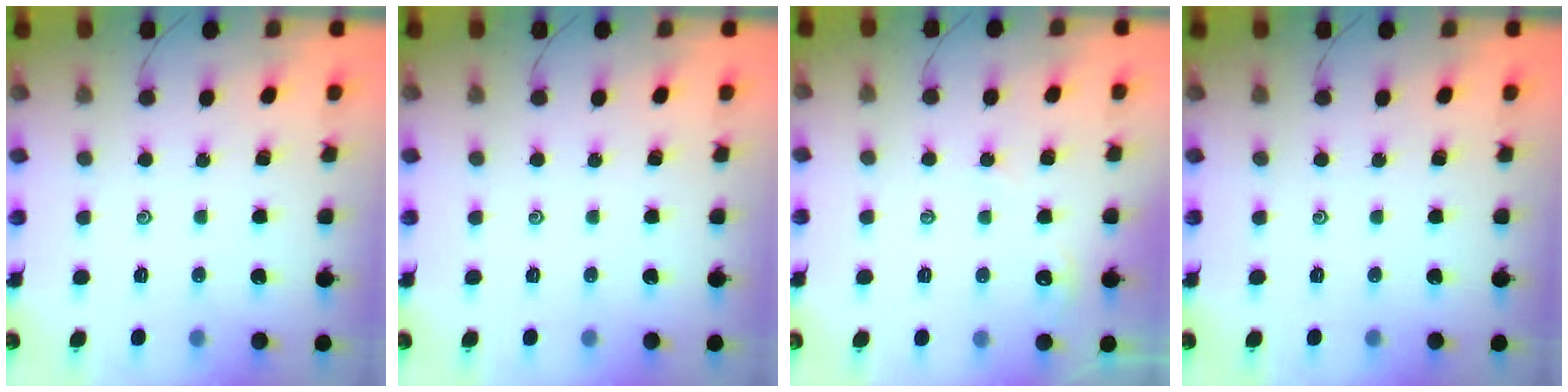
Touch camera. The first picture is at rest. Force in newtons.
{"total": 0.0}
{"total": 2.2, "press": 2.2, "slide": 0.4}
{"total": 0.0}